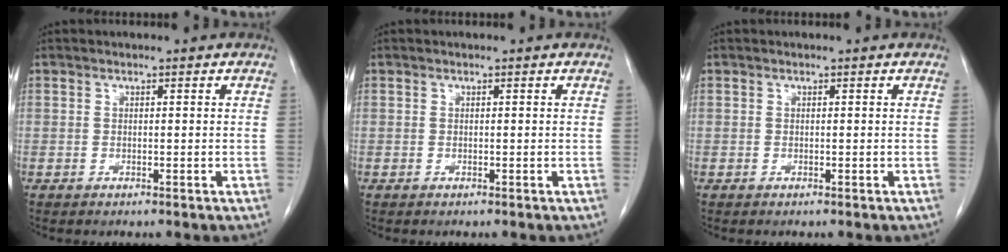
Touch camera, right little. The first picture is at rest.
{"total": 0.0}
{"total": 0.0}